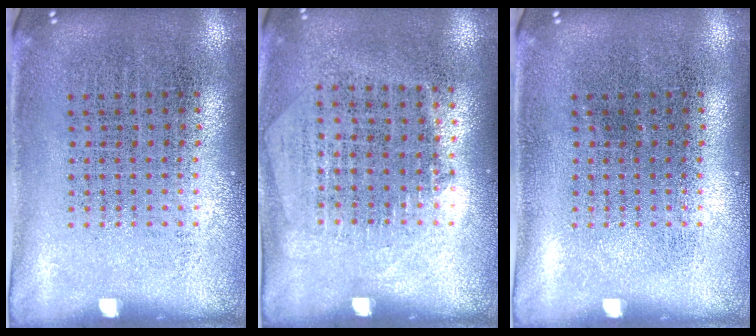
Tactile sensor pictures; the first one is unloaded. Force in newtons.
{"total": 1.3, "press": 1.1, "slide": 0.6}
{"total": 0.0}